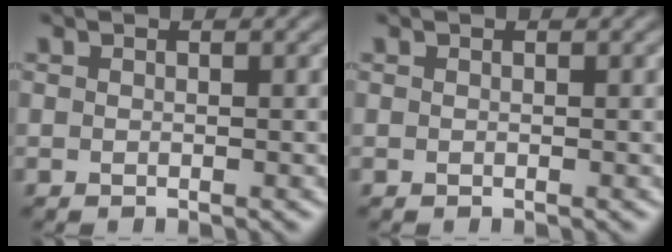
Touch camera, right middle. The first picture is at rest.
{"total": 0.0}